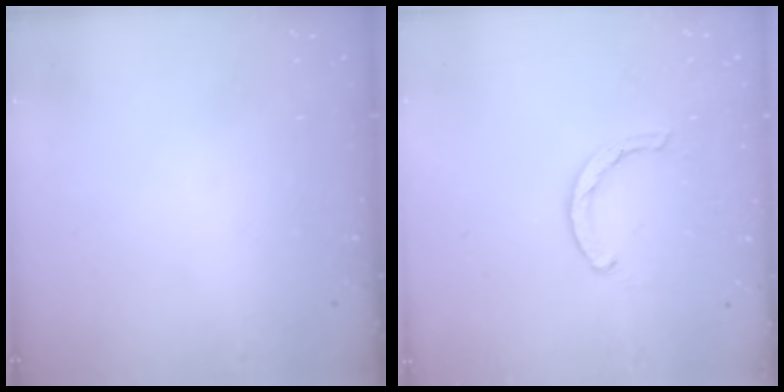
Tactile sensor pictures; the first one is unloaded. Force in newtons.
{"total": 3.6, "press": 3.5, "slide": 0.5}